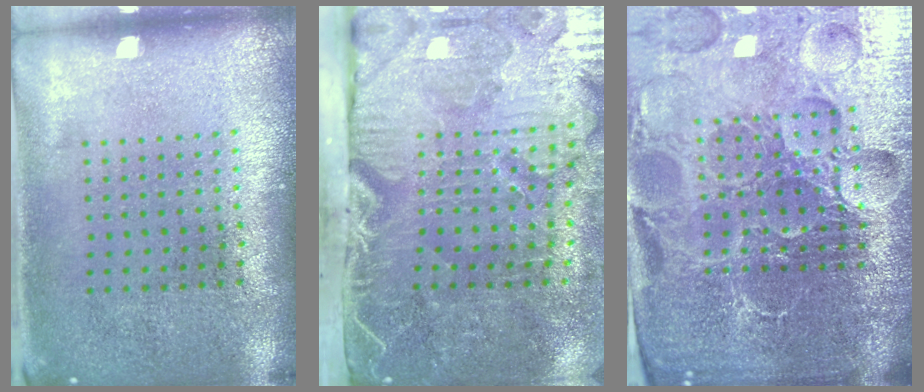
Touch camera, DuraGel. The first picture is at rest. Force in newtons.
{"total": 5.3, "press": 4.4, "slide": 3.0}
{"total": 6.3, "press": 5.8, "slide": 2.5}